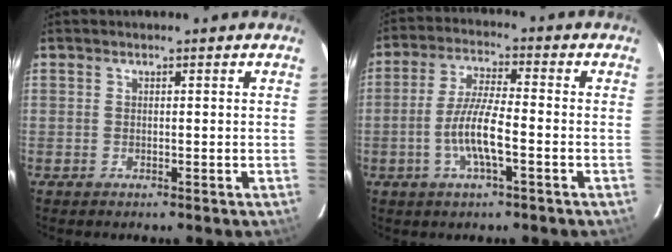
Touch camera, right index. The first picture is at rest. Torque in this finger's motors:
{"motor_torque": [1.14, -0.65, 0.64, 0.17]}